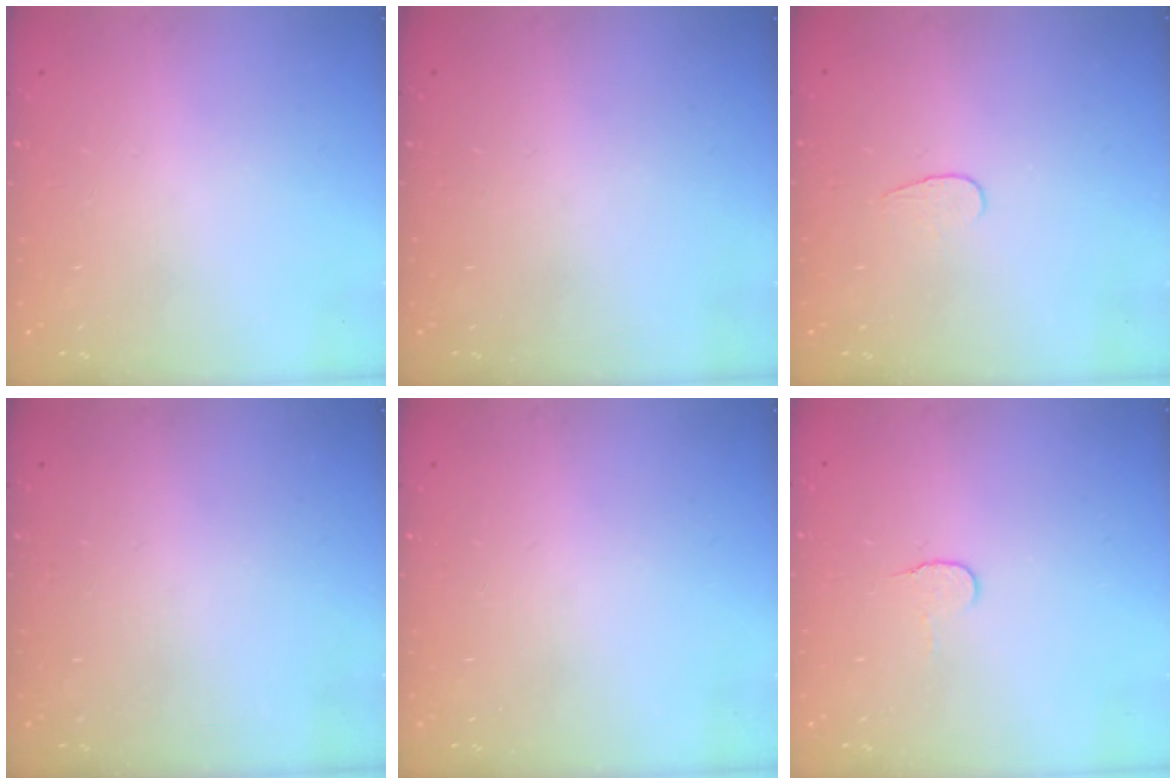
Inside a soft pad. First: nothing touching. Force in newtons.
{"total": 0.0}
{"total": 3.8, "press": 3.8, "slide": 0.4}
{"total": 0.0}
{"total": 0.0}
{"total": 4.9, "press": 4.9, "slide": 0.5}